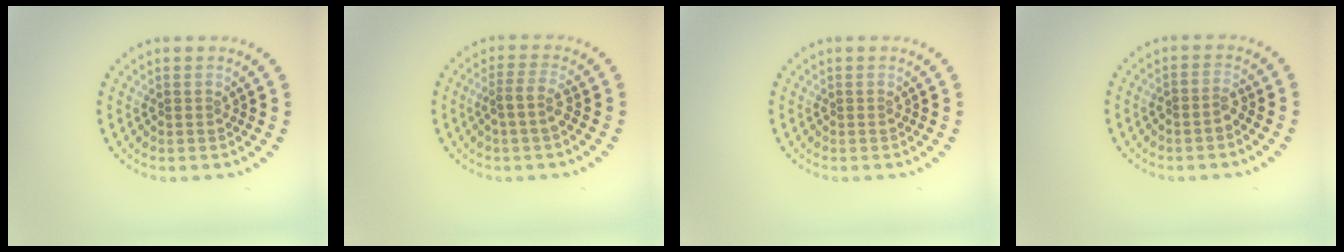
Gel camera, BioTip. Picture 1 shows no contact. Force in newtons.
{"total": 2.0, "press": 1.6, "slide": 1.2}
{"total": 0.0}
{"total": 1.3, "press": 1.1, "slide": 0.6}